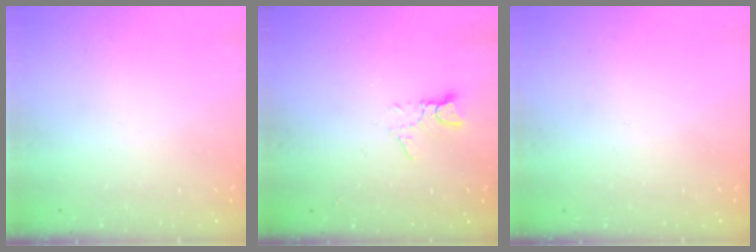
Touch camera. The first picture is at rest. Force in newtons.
{"total": 4.0, "press": 4.0, "slide": 0.2}
{"total": 0.0}